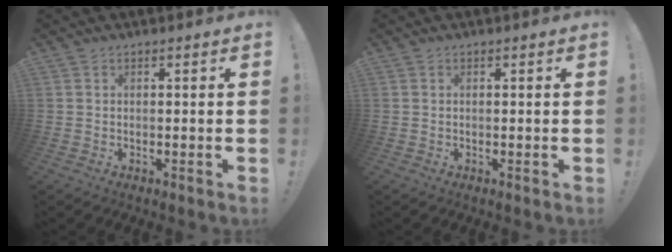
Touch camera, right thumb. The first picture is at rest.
{"total": 0.0}